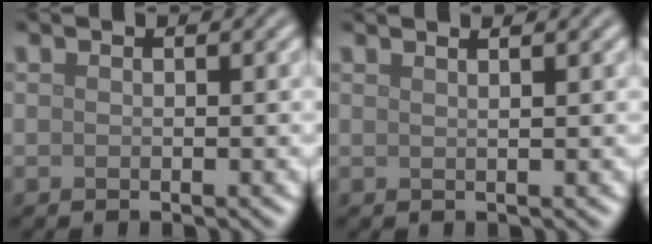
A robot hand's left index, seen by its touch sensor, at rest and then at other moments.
{"total": 2.6, "force": [1.6, 1.1, 1.7], "torque": [0.000, 0.008, -0.009]}